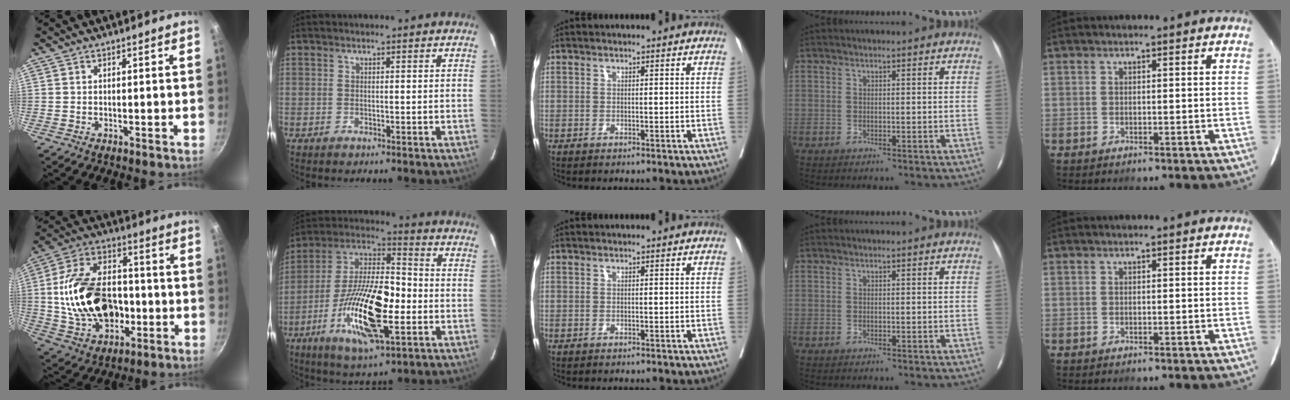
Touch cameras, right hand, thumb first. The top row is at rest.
{"thumb": {"total": 21.5, "force": [-2.1, 14.4, 15.9], "torque": [-0.271, 0.022, -0.026]}, "index": {"total": 19.6, "force": [-5.4, 5.2, 18.1], "torque": [-0.358, -0.006, -0.093]}}